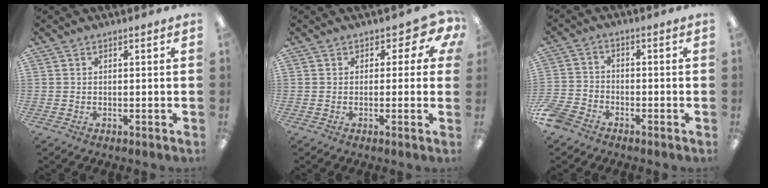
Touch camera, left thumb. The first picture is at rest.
{"total": 5.1, "force": [1.8, 3.3, 3.4], "torque": [-0.043, -0.003, 0.029]}
{"total": 5.5, "force": [-4.4, 2.7, 2.0], "torque": [-0.049, 0.016, -0.088]}